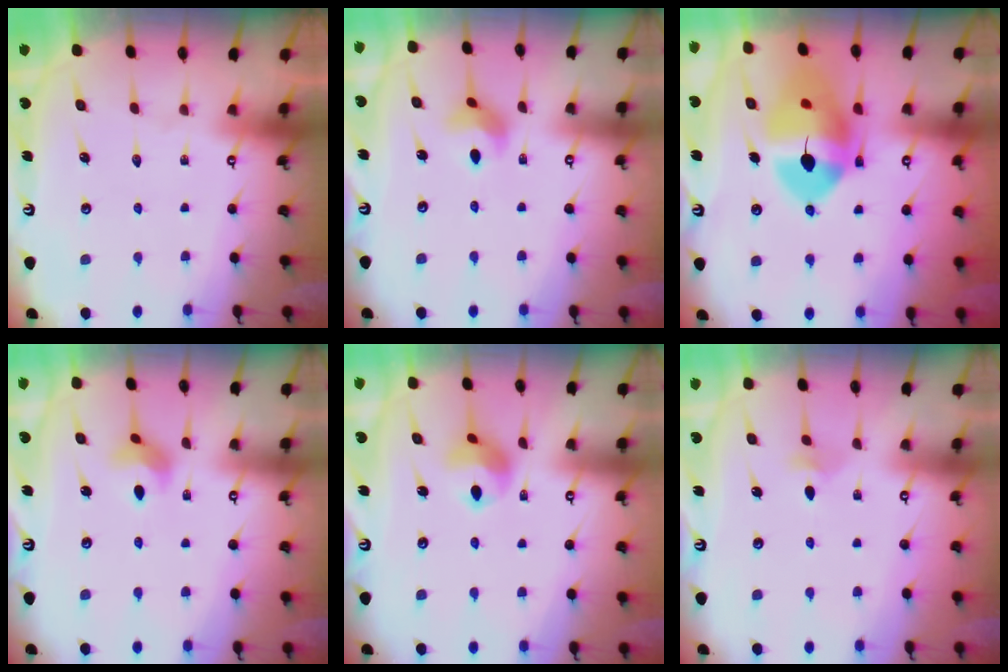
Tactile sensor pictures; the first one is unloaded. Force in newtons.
{"total": 6.0, "press": 5.9, "slide": 0.6}
{"total": 16.3, "press": 16.1, "slide": 2.1}
{"total": 5.0, "press": 5.0, "slide": 0.6}
{"total": 9.0, "press": 8.9, "slide": 1.0}
{"total": 3.6, "press": 3.5, "slide": 0.8}